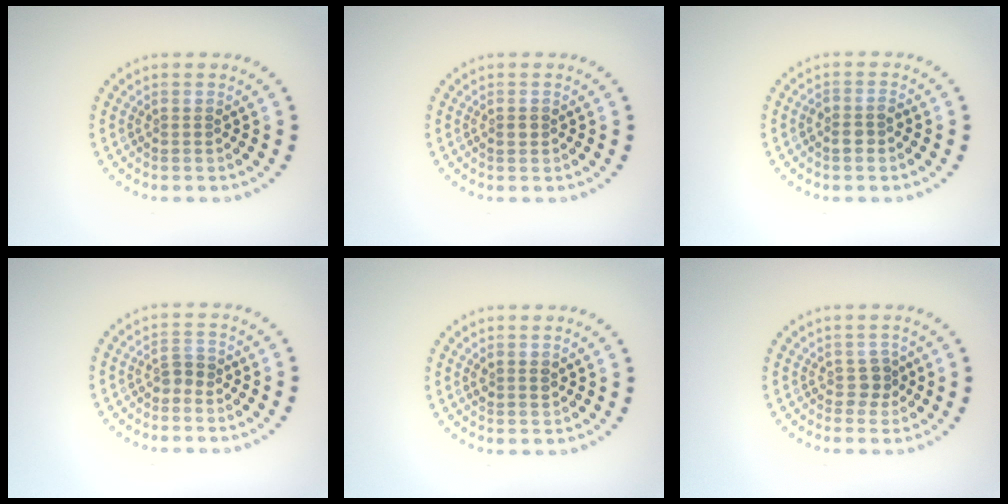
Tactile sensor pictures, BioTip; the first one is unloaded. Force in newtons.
{"total": 1.0, "press": 1.0, "slide": 0.0}
{"total": 1.5, "press": 1.4, "slide": 0.5}
{"total": 1.2, "press": 1.0, "slide": 0.5}
{"total": 1.1, "press": 1.0, "slide": 0.5}
{"total": 1.2, "press": 1.0, "slide": 0.8}